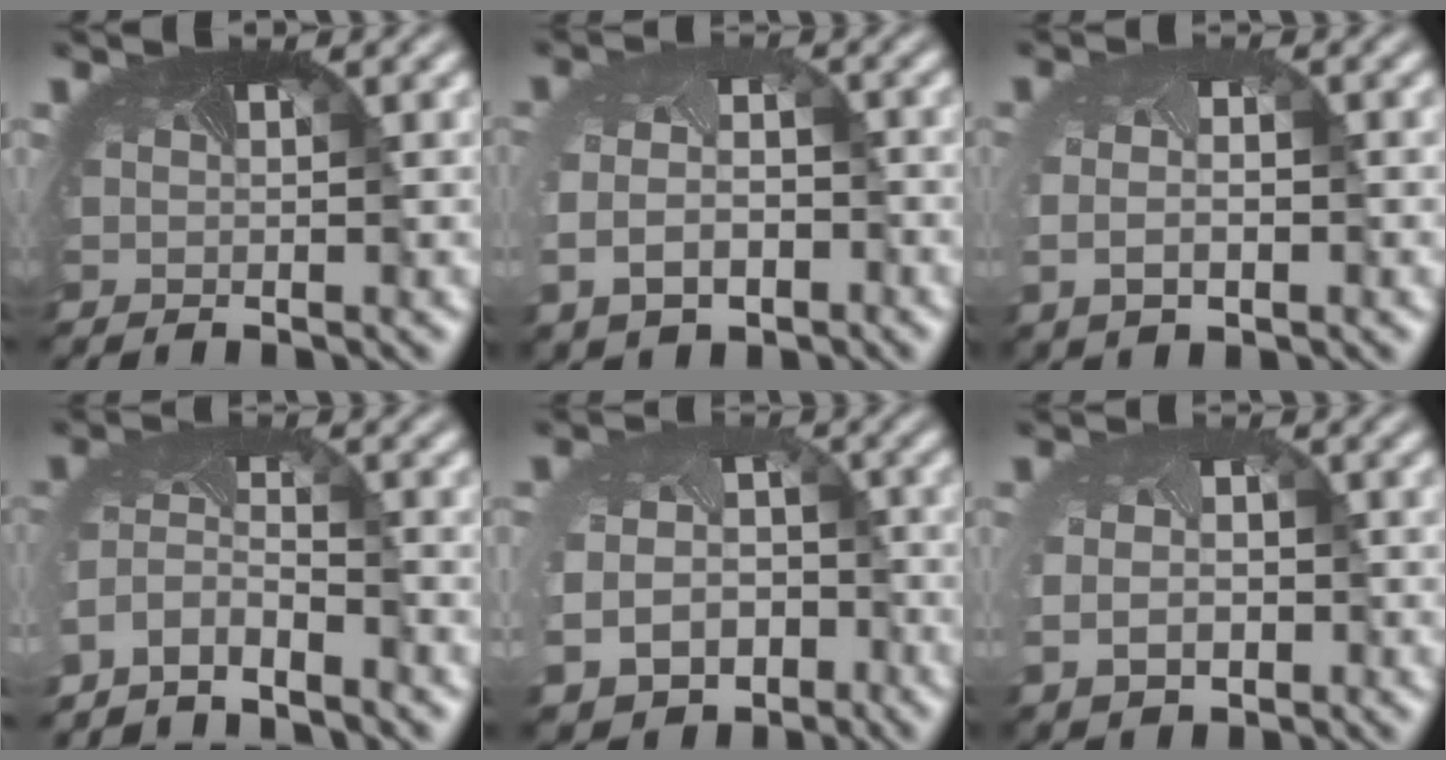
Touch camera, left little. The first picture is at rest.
{"total": 5.8, "force": [-1.7, 4.2, 3.6], "torque": [-0.094, -0.034, -0.020]}
{"total": 4.1, "force": [-0.4, 2.6, 3.2], "torque": [-0.078, -0.011, -0.002]}
{"total": 3.6, "force": [-3.4, 0.9, 0.8], "torque": [-0.033, -0.013, -0.072]}
{"total": 11.4, "force": [-5.3, 9.1, 4.3], "torque": [-0.102, -0.069, -0.067]}
{"total": 5.1, "force": [-0.9, 4.0, 3.1], "torque": [-0.072, -0.028, 0.000]}